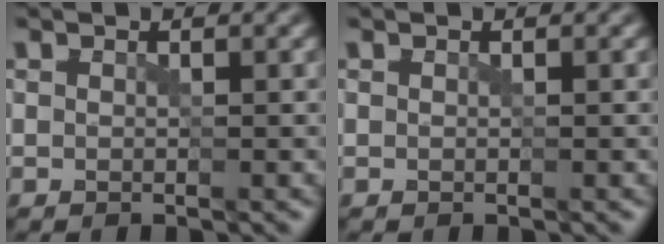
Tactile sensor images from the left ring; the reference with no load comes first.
{"total": 0.0}